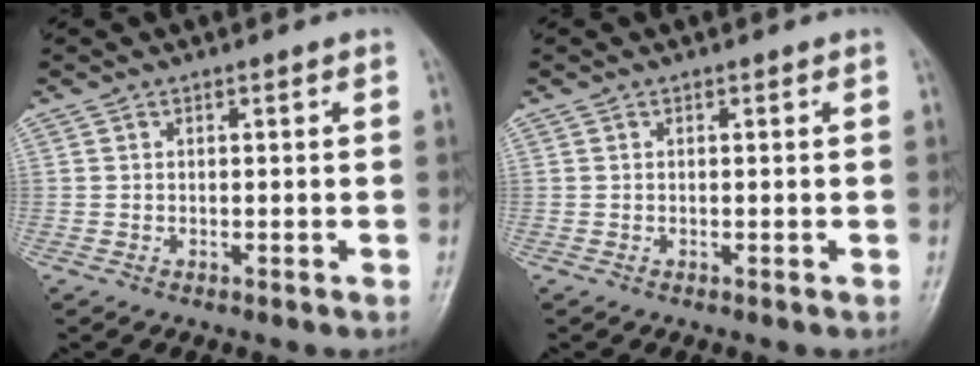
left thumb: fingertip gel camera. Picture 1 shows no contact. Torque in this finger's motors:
{"motor_torque": [-0.03, 0.03, -0.02, 0.01, 0.00]}